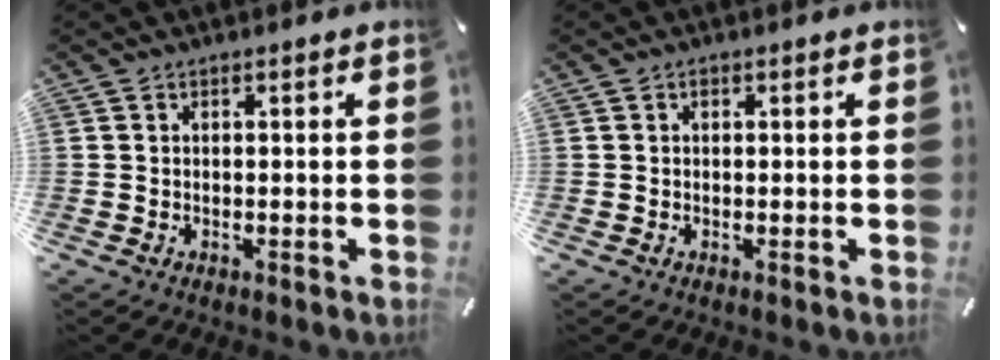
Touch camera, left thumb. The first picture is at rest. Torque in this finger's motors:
{"motor_torque": [0.06, 0.27, -0.07, -0.10, 0.08]}